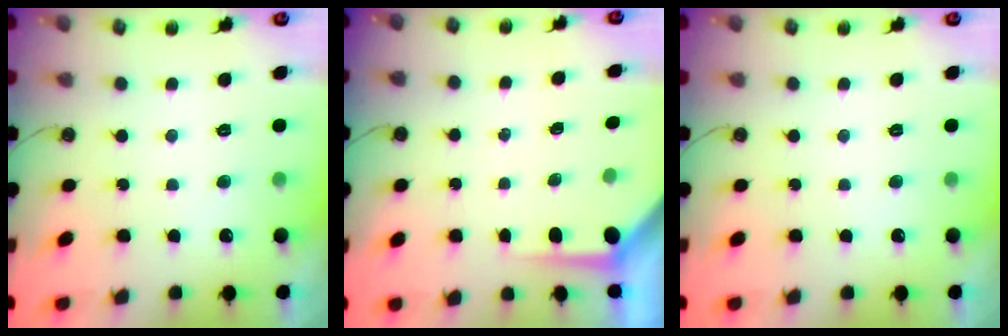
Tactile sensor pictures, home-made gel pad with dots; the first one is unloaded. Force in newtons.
{"total": 3.6, "press": 3.6, "slide": 0.3}
{"total": 0.0}